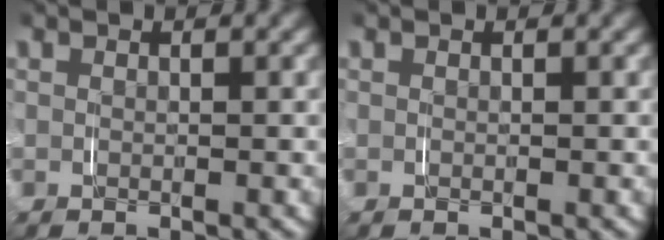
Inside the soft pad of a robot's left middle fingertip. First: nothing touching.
{"total": 0.0}